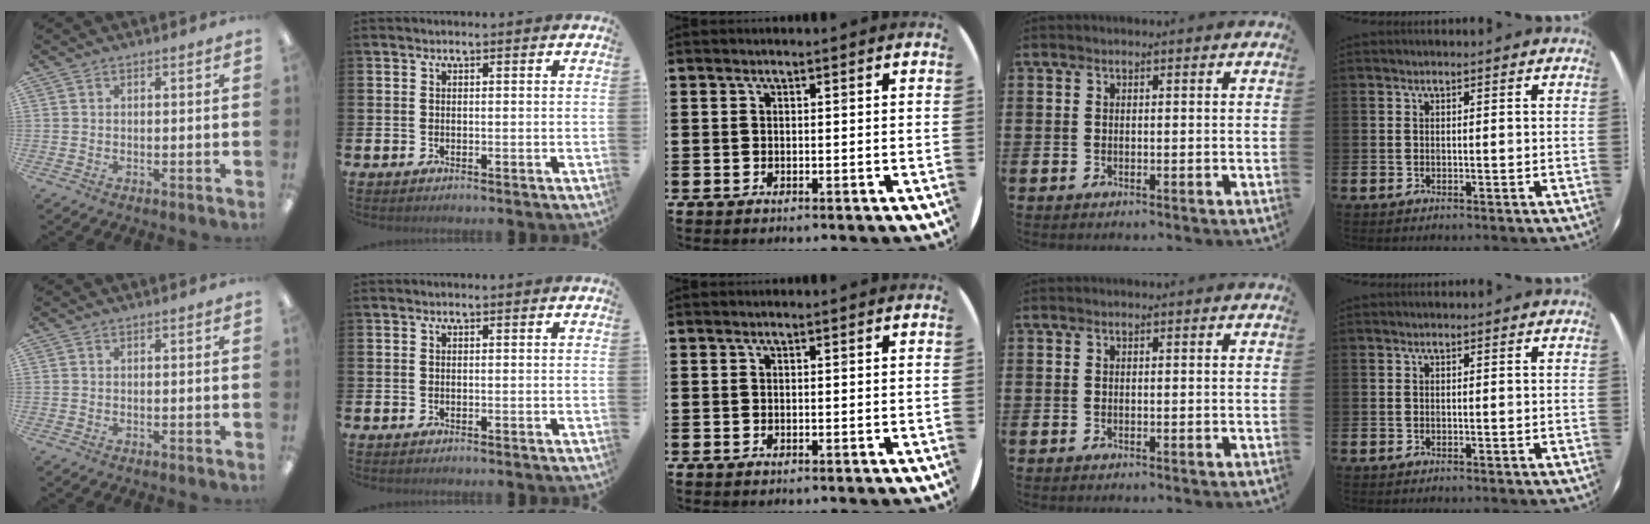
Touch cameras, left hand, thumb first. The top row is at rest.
{}